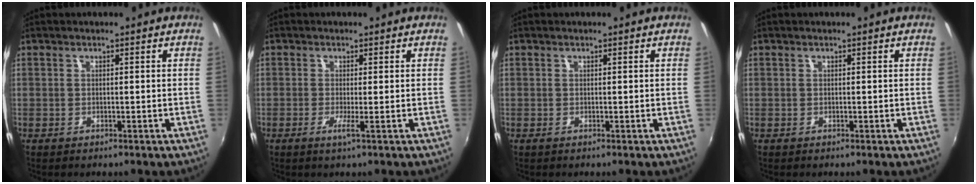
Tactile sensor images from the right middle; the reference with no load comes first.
{"total": 1.5, "force": [-0.3, -0.6, 1.4], "torque": [-0.029, -0.004, -0.008]}
{"total": 0.0}
{"total": 0.0}